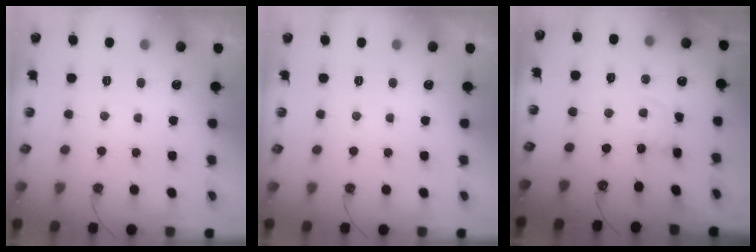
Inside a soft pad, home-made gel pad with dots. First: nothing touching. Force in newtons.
{"total": 0.0}
{"total": 1.7, "press": 1.7, "slide": 0.1}